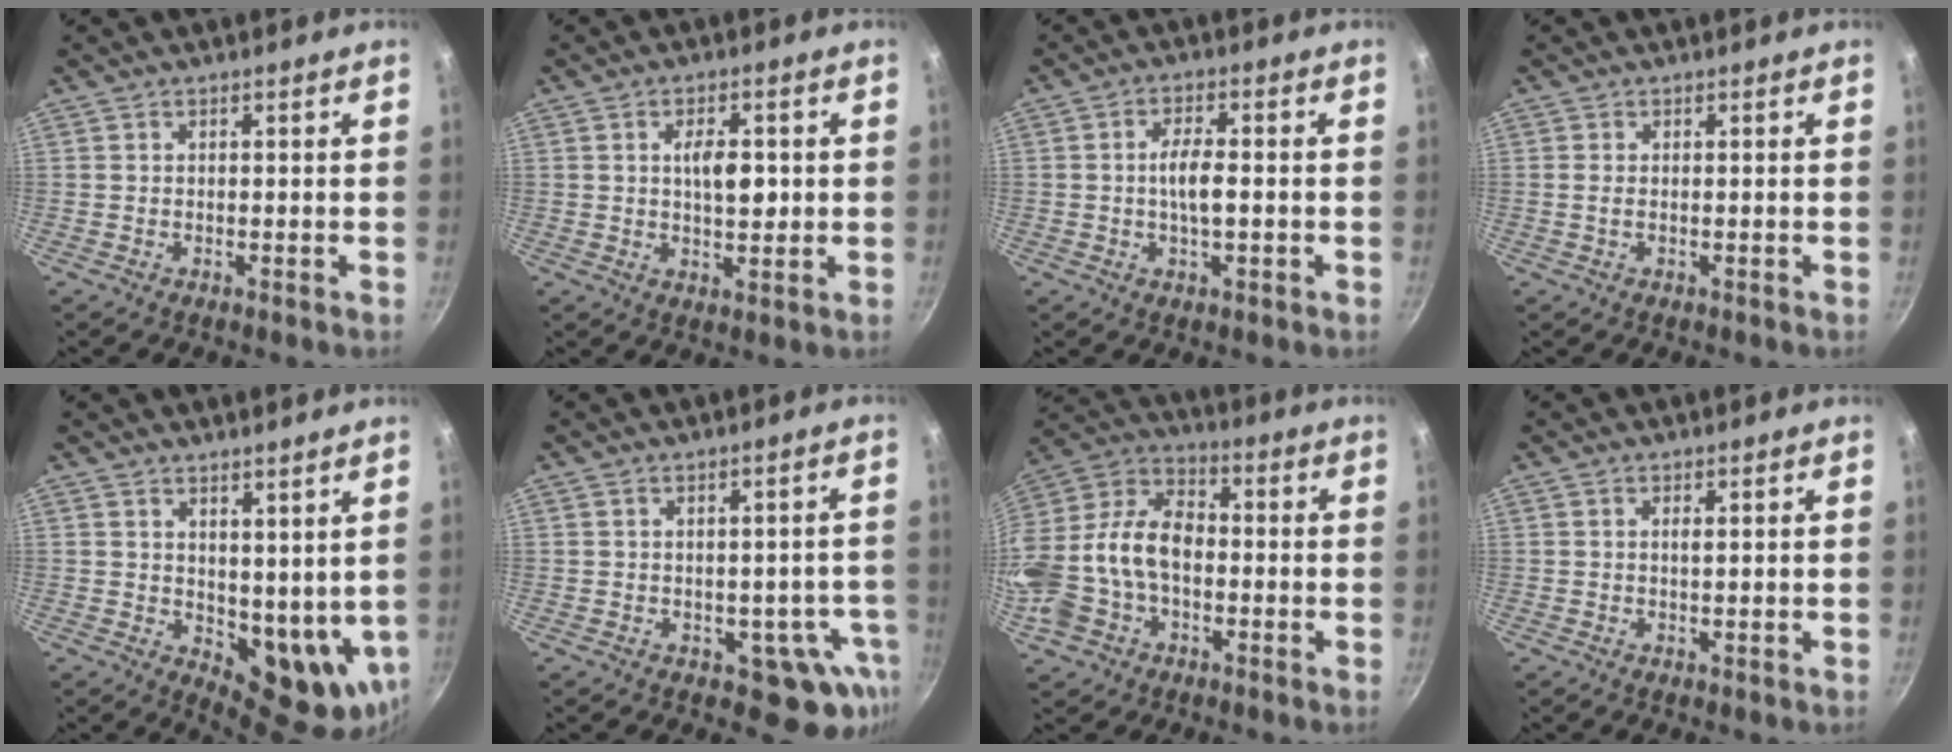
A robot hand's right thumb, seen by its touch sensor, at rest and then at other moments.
{"total": 6.3, "force": [0.7, 3.1, 5.4], "torque": [-0.073, -0.003, 0.008]}
{"total": 5.5, "force": [-0.5, 2.2, 5.1], "torque": [-0.086, 0.013, -0.012]}
{"total": 1.0, "force": [-0.1, 0.5, 0.9], "torque": [-0.019, 0.000, -0.003]}
{"total": 9.4, "force": [3.8, 5.2, 6.9], "torque": [-0.077, -0.033, 0.070]}
{"total": 7.9, "force": [-2.3, 5.3, 5.4], "torque": [-0.013, 0.028, -0.016]}
{"total": 19.4, "force": [-3.1, 13.5, 13.7], "torque": [-0.269, 0.053, -0.063]}
{"total": 1.0, "force": [0.3, 0.2, 0.9], "torque": [-0.016, 0.000, 0.005]}